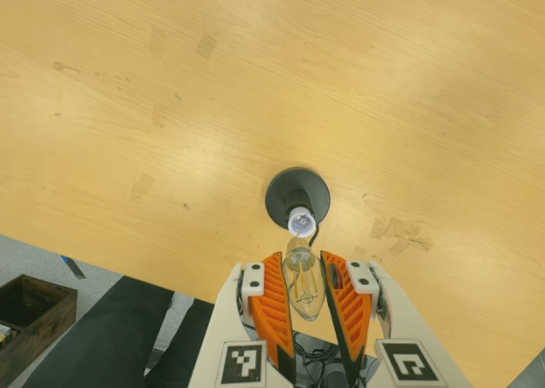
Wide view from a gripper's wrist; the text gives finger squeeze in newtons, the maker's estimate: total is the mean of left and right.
{"total": 13.5, "left": 14.3, "right": 12.7}